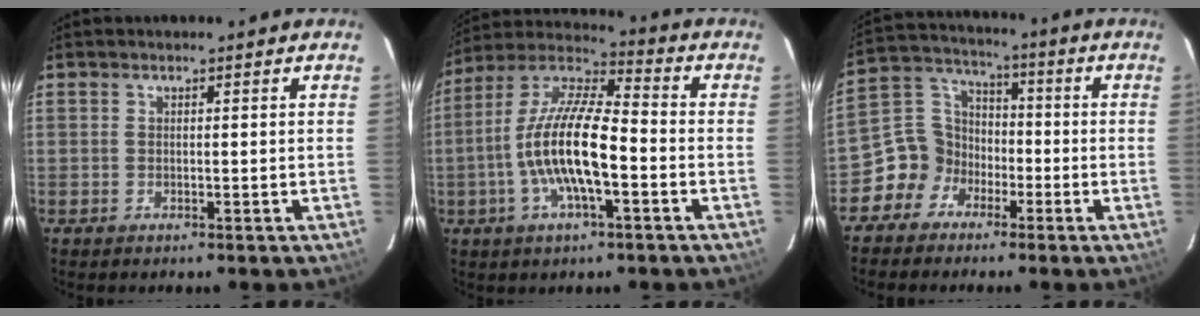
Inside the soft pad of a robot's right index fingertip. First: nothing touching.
{"total": 15.2, "force": [-3.9, 4.2, 14.1], "torque": [-0.274, 0.000, -0.079]}
{"total": 8.5, "force": [-4.6, 7.0, 1.2], "torque": [-0.033, 0.044, -0.096]}